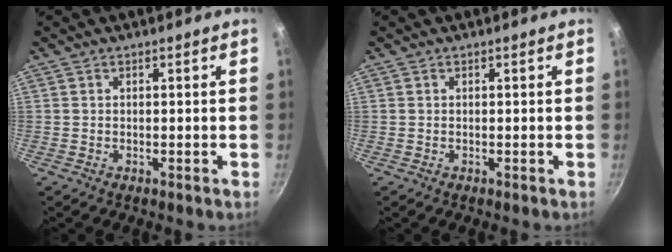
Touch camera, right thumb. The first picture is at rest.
{"total": 0.0}